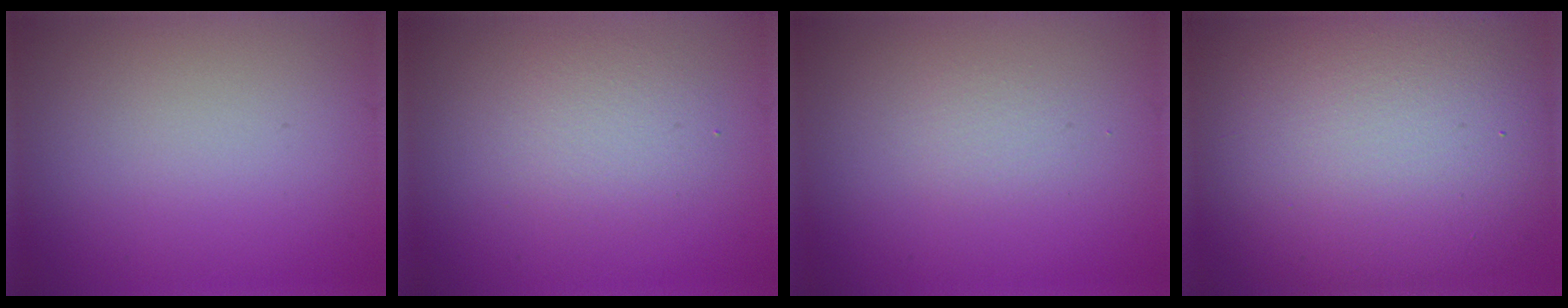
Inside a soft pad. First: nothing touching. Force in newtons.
{"total": 2.4, "press": 2.4, "slide": 0.2}
{"total": 2.6, "press": 2.6, "slide": 0.3}
{"total": 15.3, "press": 15.3, "slide": 0.8}